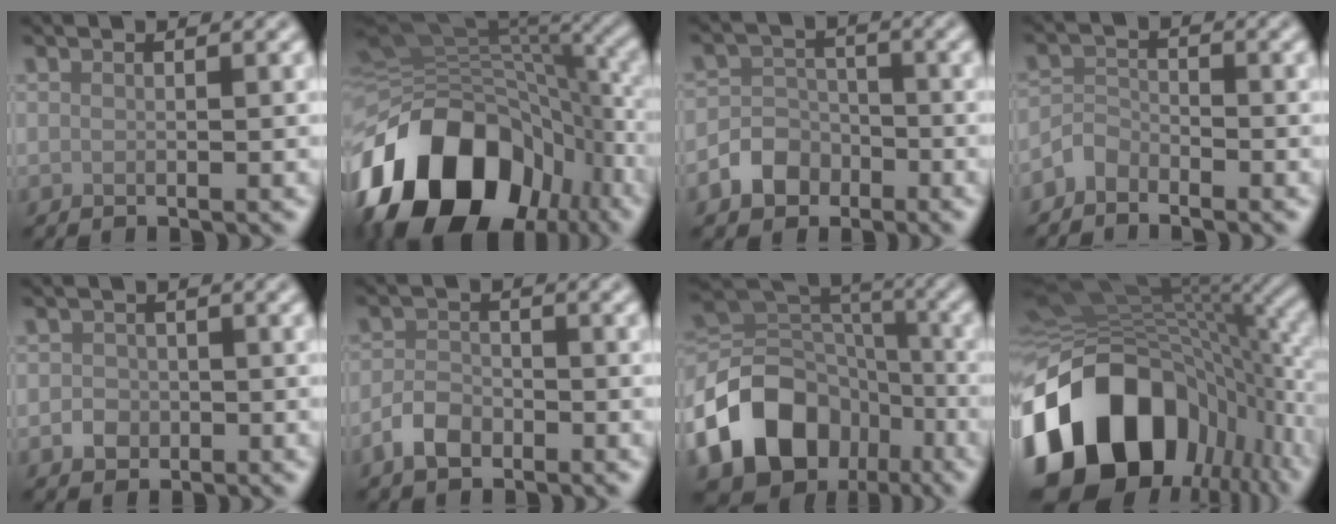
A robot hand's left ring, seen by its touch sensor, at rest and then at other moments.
{"total": 17.8, "force": [-8.3, 11.8, 10.4], "torque": [-0.210, -0.018, -0.128]}
{"total": 3.6, "force": [-1.9, 2.8, 1.1], "torque": [-0.019, 0.004, -0.039]}
{"total": 2.1, "force": [-1.8, 0.9, 0.3], "torque": [-0.004, 0.009, -0.045]}
{"total": 1.6, "force": [-0.5, 1.4, 0.5], "torque": [0.000, 0.000, -0.012]}
{"total": 2.7, "force": [-1.7, 1.6, 1.4], "torque": [-0.026, 0.004, -0.040]}
{"total": 14.4, "force": [-7.0, 10.6, 6.9], "torque": [-0.156, -0.004, -0.129]}
{"total": 18.4, "force": [-6.7, 12.0, 12.2], "torque": [-0.249, -0.019, -0.116]}